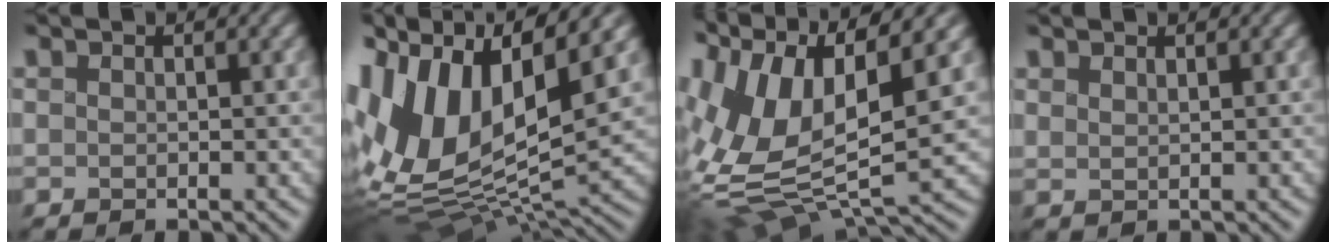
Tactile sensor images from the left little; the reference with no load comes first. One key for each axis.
{"total": 13.9, "fx": 3.6, "fy": 7.1, "fz": 11.3, "tx": -0.239, "ty": 0.015, "tz": 0.058}
{"total": 13.0, "fx": 2.3, "fy": 5.8, "fz": 11.4, "tx": -0.252, "ty": 0.010, "tz": 0.038}
{"total": 1.3, "fx": 0.9, "fy": 0.5, "fz": 0.8, "tx": 0.001, "ty": 0.001, "tz": 0.005}